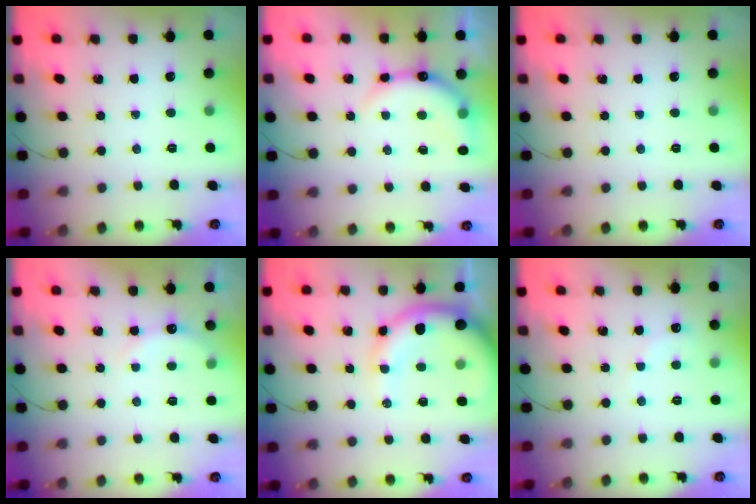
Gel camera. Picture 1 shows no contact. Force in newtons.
{"total": 8.9, "press": 8.8, "slide": 0.8}
{"total": 0.0}
{"total": 5.0, "press": 4.8, "slide": 1.5}
{"total": 12.3, "press": 12.1, "slide": 2.2}
{"total": 3.4, "press": 3.3, "slide": 1.0}